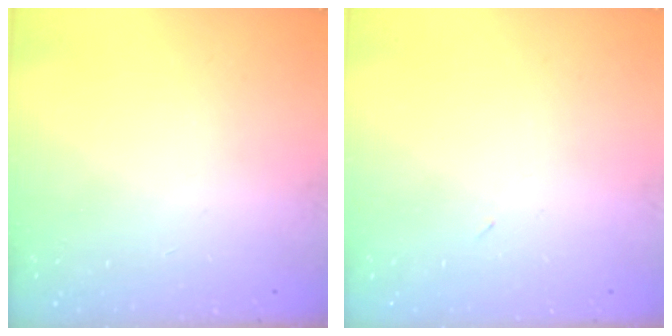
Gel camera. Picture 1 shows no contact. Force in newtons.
{"total": 2.4, "press": 2.3, "slide": 0.8}